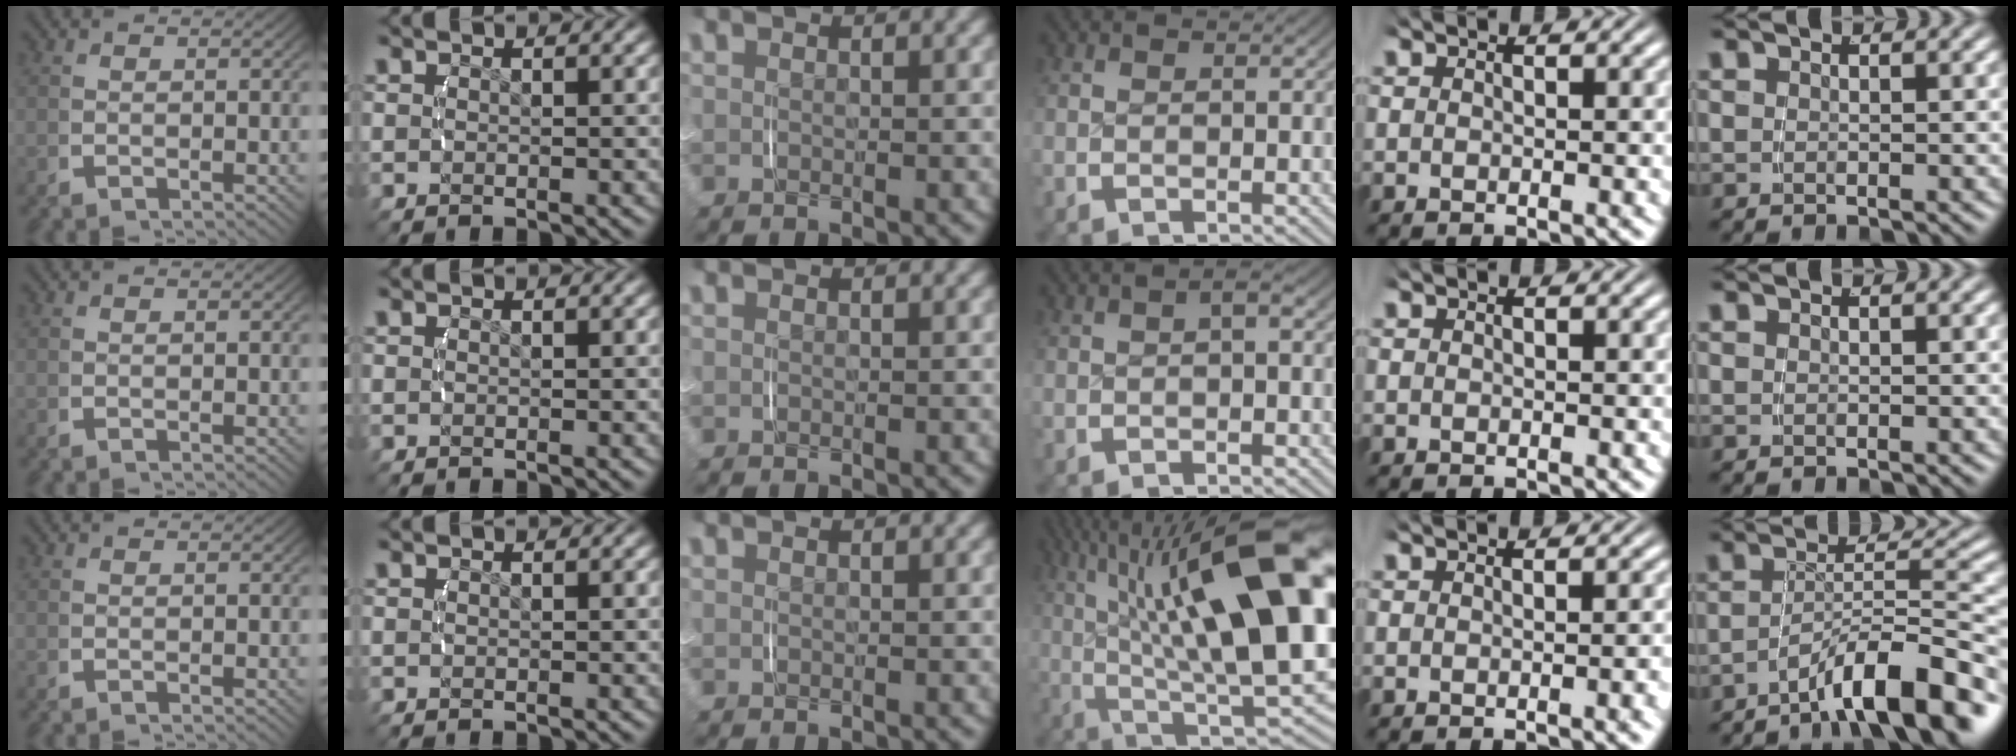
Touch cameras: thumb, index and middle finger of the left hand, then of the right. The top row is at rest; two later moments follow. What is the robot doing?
{"motion": "lift_and_place", "object": "dispenser bottle"}